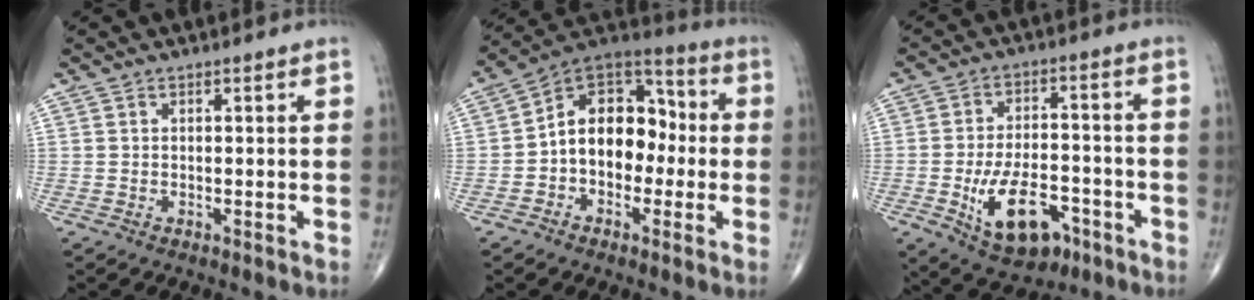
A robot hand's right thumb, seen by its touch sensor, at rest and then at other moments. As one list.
[{"total": 14.2, "force": [-1.4, 10.0, 10.0], "torque": [-0.117, 0.051, -0.037]}, {"total": 13.7, "force": [-5.6, 7.6, 10.0], "torque": [-0.150, 0.026, -0.081]}]